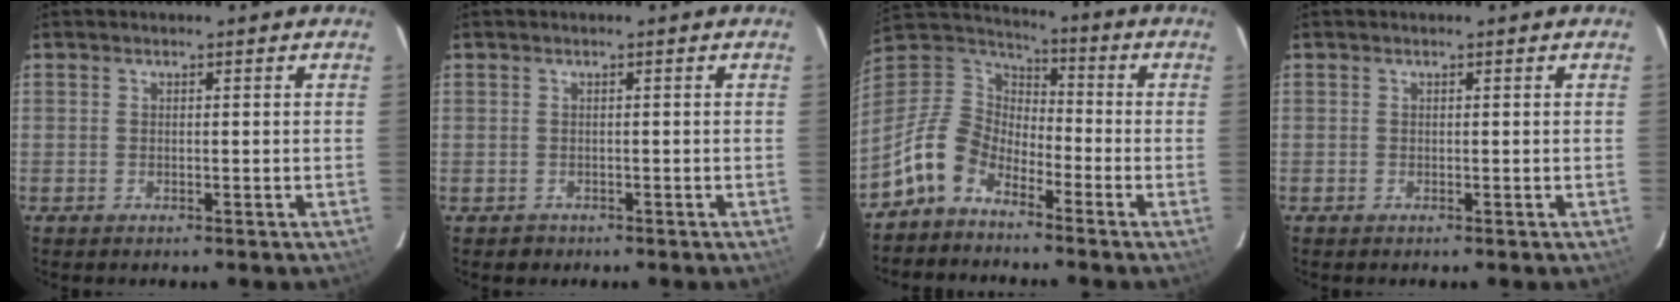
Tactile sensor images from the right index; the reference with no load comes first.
{"total": 1.7, "force": [-0.7, 1.6, 0.0], "torque": [-0.002, 0.005, -0.006]}
{"total": 10.8, "force": [-7.2, 6.4, 4.8], "torque": [-0.108, 0.025, -0.153]}
{"total": 0.0}